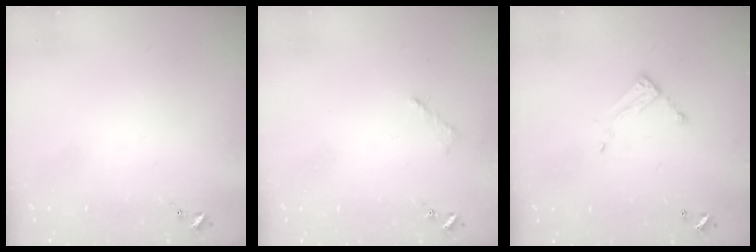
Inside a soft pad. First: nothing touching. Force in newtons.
{"total": 2.6, "press": 2.5, "slide": 0.3}
{"total": 7.2, "press": 7.2, "slide": 0.3}